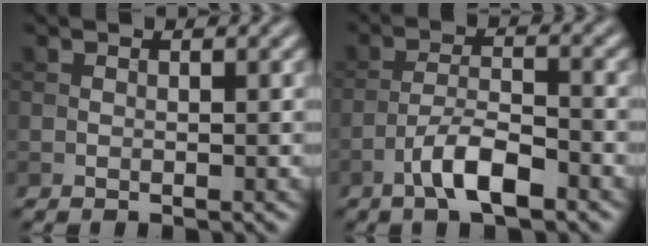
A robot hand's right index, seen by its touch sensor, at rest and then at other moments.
{"total": 4.7, "force": [-2.8, 1.3, 3.5], "torque": [-0.066, 0.009, -0.056]}